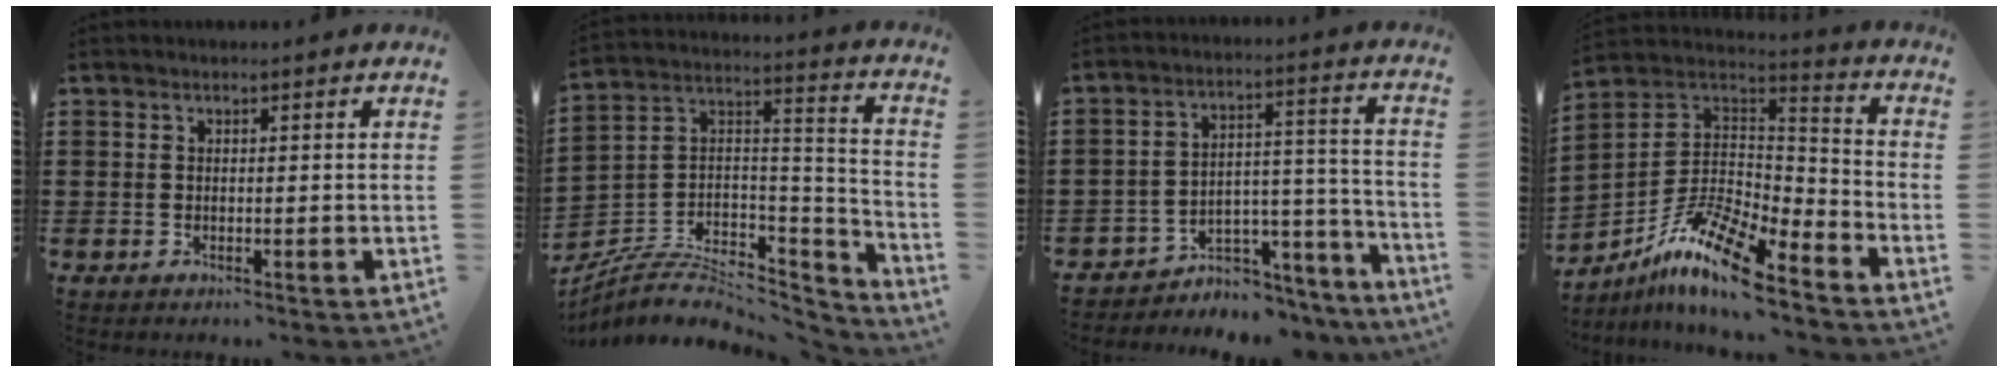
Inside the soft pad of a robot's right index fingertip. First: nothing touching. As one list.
[{"total": 6.9, "force": [-4.5, 3.9, 3.4], "torque": [-0.075, 0.004, -0.086]}, {"total": 4.2, "force": [-3.5, 2.3, 0.4], "torque": [-0.018, 0.001, -0.071]}, {"total": 12.2, "force": [-8.8, 2.9, 7.9], "torque": [-0.166, 0.011, -0.177]}]